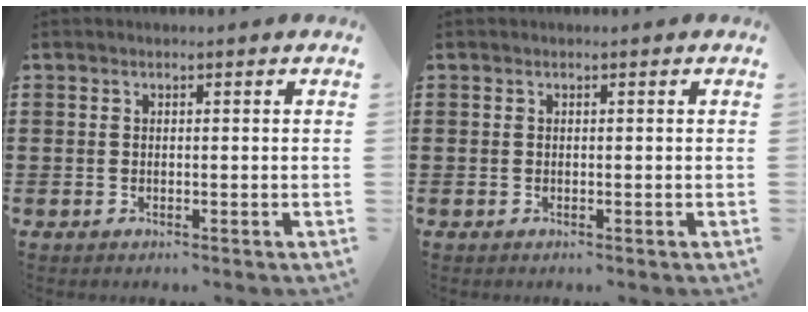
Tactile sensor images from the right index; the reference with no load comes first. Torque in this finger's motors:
{"motor_torque": [-0.12, 0.12, 0.00, 0.00]}